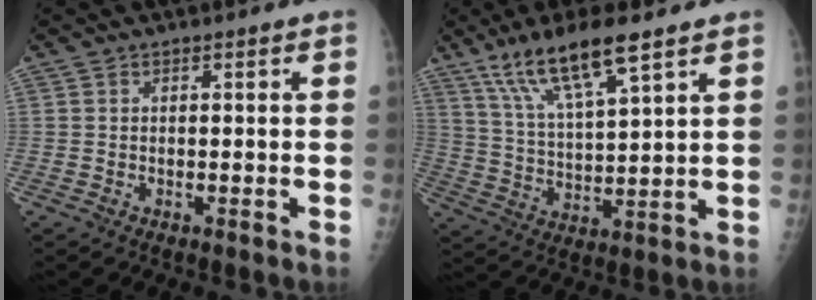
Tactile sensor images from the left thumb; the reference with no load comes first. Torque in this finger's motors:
{"motor_torque": [0.51, -0.32, 0.92, -0.74, 0.15]}